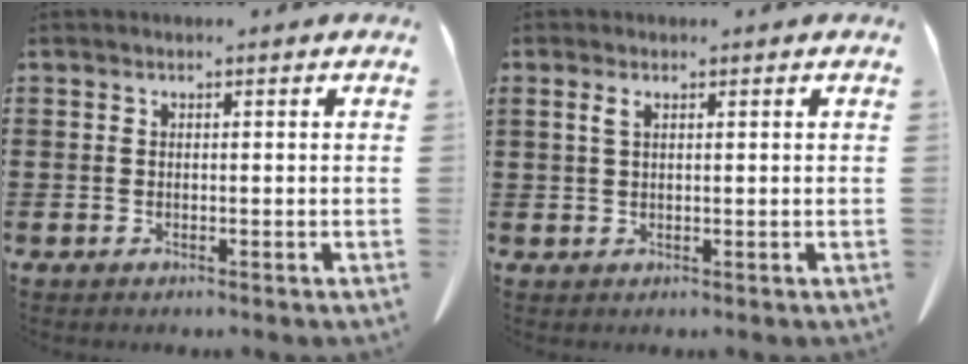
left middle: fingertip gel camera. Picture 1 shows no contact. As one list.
[{"total": 1.5, "force": [0.7, 0.5, 1.2], "torque": [-0.028, 0.002, 0.013]}]